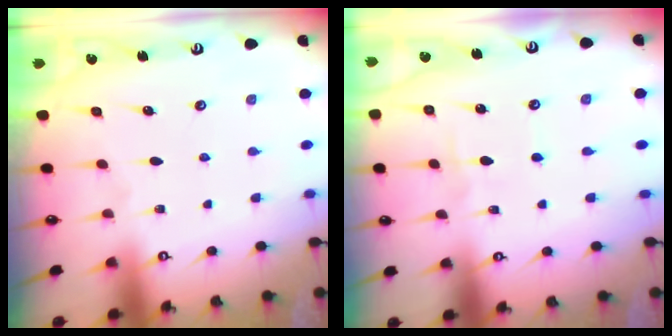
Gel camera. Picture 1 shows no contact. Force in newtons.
{"total": 2.3, "press": 2.3, "slide": 0.3}